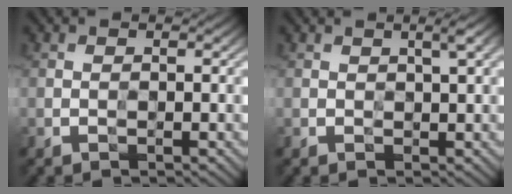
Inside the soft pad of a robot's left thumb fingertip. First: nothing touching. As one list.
[{"total": 0.8, "force": [0.7, -0.1, 0.4], "torque": [-0.006, 0.001, 0.012]}]